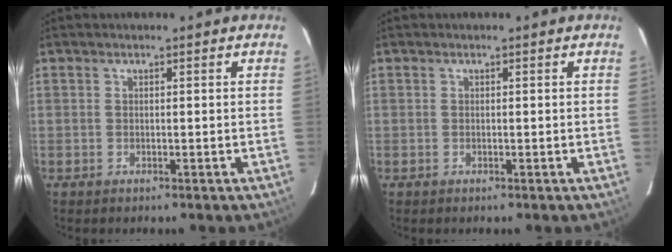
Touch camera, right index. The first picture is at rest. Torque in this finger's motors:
{"motor_torque": [-0.03, 0.00, 0.01, 0.01]}